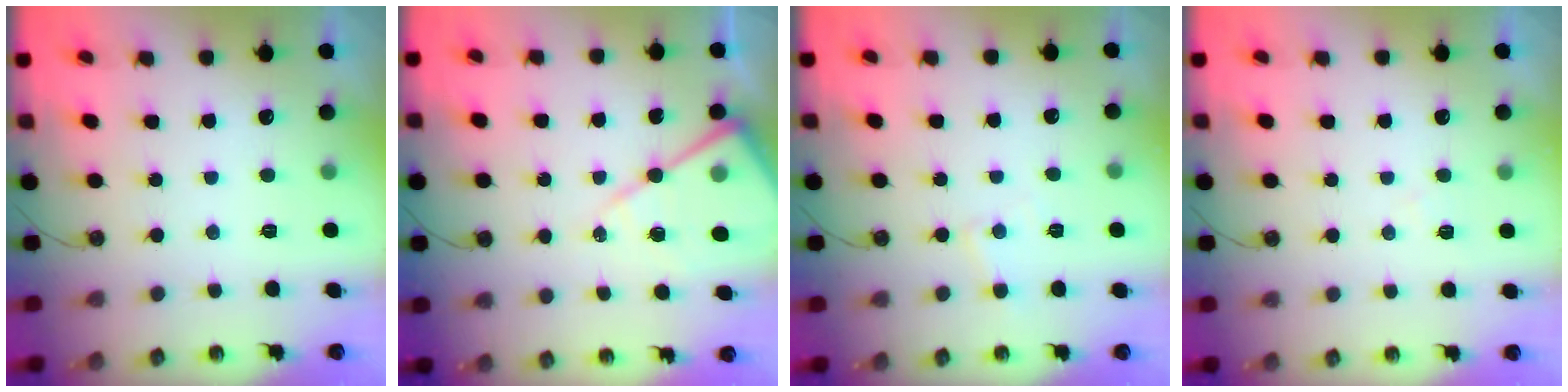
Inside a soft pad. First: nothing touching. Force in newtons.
{"total": 13.8, "press": 13.8, "slide": 1.3}
{"total": 4.4, "press": 4.4, "slide": 0.7}
{"total": 4.6, "press": 4.6, "slide": 0.7}